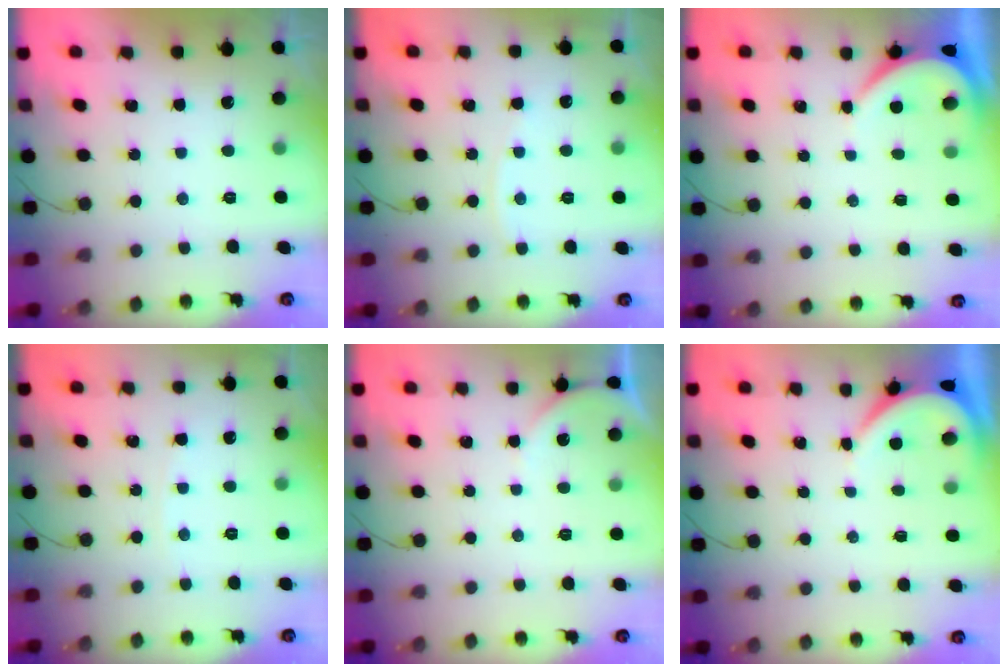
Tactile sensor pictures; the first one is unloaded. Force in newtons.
{"total": 2.6, "press": 2.6, "slide": 0.3}
{"total": 3.9, "press": 3.9, "slide": 0.7}
{"total": 2.4, "press": 2.4, "slide": 0.3}
{"total": 3.5, "press": 3.4, "slide": 0.4}
{"total": 3.6, "press": 3.5, "slide": 0.5}